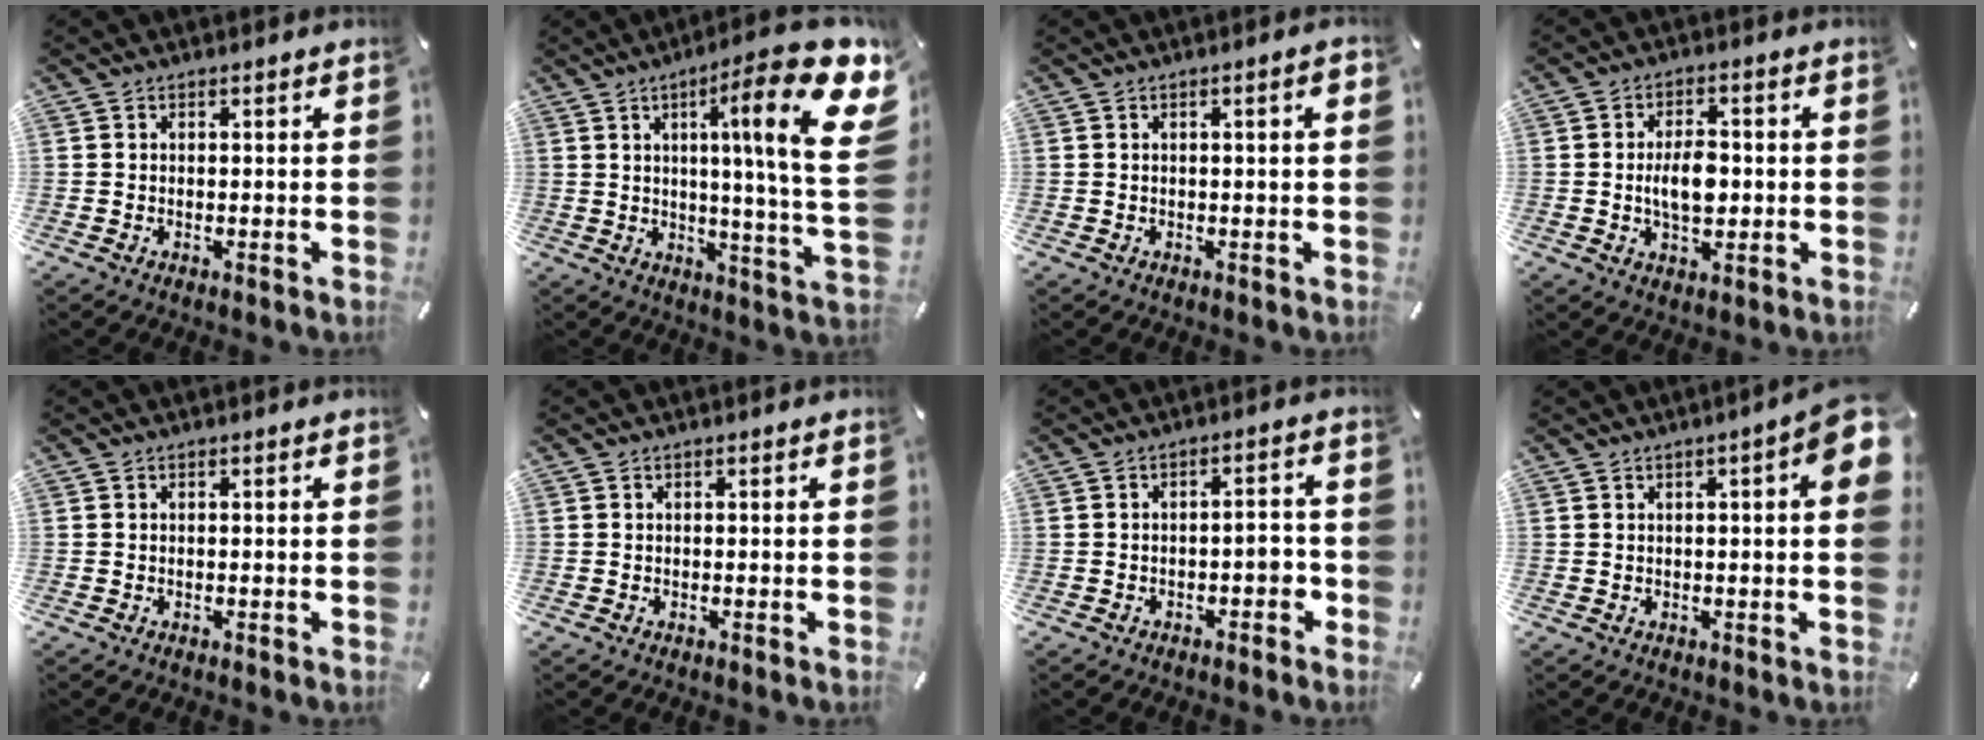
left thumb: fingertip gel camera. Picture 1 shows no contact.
{"total": 23.5, "force": [7.5, 3.7, 21.9], "torque": [-0.317, -0.053, 0.100]}
{"total": 2.6, "force": [0.3, 0.2, 2.6], "torque": [-0.045, 0.001, 0.004]}
{"total": 7.7, "force": [-0.5, 4.7, 6.0], "torque": [-0.097, -0.002, -0.014]}
{"total": 0.0}
{"total": 0.0}
{"total": 4.6, "force": [-1.8, 2.4, 3.5], "torque": [-0.060, 0.016, -0.034]}
{"total": 6.6, "force": [2.0, 1.0, 6.2], "torque": [-0.091, -0.013, 0.032]}